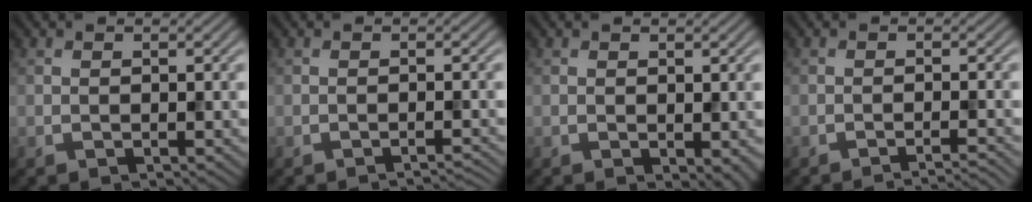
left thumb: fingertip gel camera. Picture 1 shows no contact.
{"total": 1.6, "force": [-1.3, 0.2, 0.9], "torque": [0.000, 0.002, -0.026]}
{"total": 2.0, "force": [-0.4, 1.0, 1.7], "torque": [-0.023, -0.009, -0.003]}
{"total": 2.8, "force": [-2.2, 0.2, 1.7], "torque": [-0.014, 0.005, -0.046]}